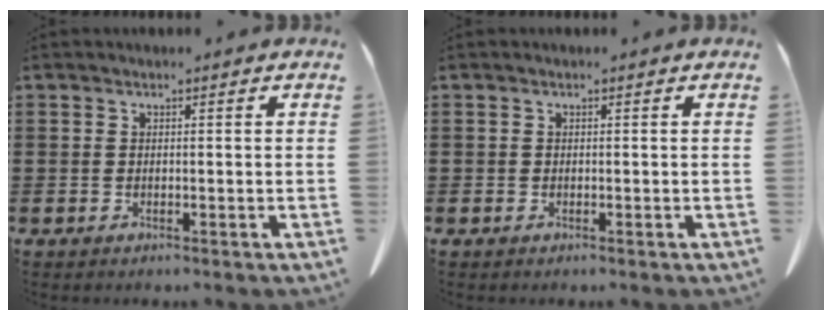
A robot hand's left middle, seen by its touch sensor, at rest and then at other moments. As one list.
[{"total": 0.0}]